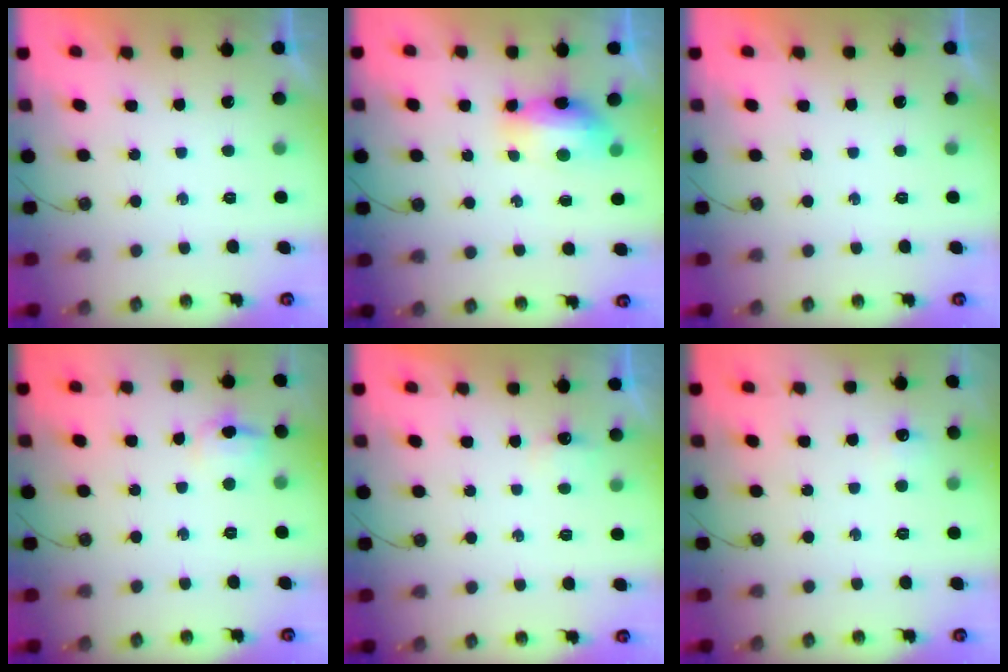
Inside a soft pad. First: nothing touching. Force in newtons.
{"total": 7.6, "press": 7.4, "slide": 1.3}
{"total": 0.0}
{"total": 7.5, "press": 7.4, "slide": 1.6}
{"total": 2.7, "press": 2.6, "slide": 0.4}
{"total": 5.2, "press": 5.1, "slide": 0.7}